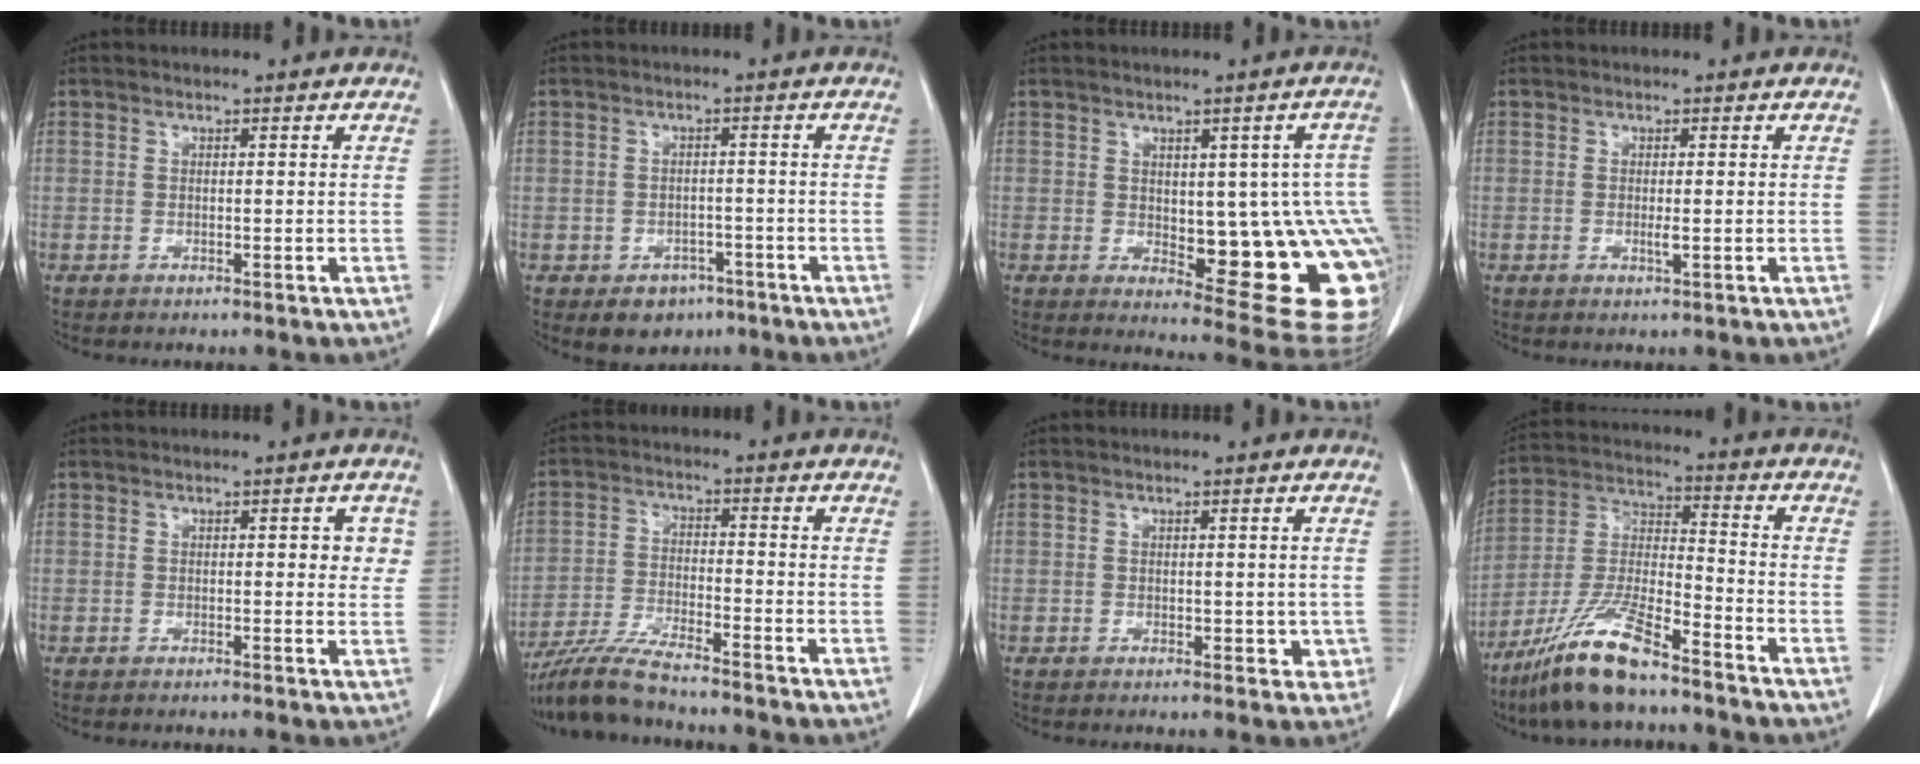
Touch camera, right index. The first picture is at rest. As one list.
[{"total": 4.6, "force": [-2.7, 3.5, 1.4], "torque": [-0.012, 0.006, -0.029]}, {"total": 17.1, "force": [-2.3, 6.0, 15.8], "torque": [-0.117, 0.014, -0.006]}, {"total": 1.5, "force": [-0.2, 0.0, 1.5], "torque": [-0.030, -0.005, -0.005]}, {"total": 3.1, "force": [0.8, 1.5, 2.6], "torque": [-0.022, 0.006, 0.006]}, {"total": 8.2, "force": [-7.4, 0.0, 3.7], "torque": [-0.077, -0.021, -0.139]}, {"total": 2.6, "force": [0.1, 1.8, 1.8], "torque": [-0.008, -0.002, 0.003]}, {"total": 12.9, "force": [-9.5, 1.7, 8.6], "torque": [-0.183, -0.018, -0.177]}]